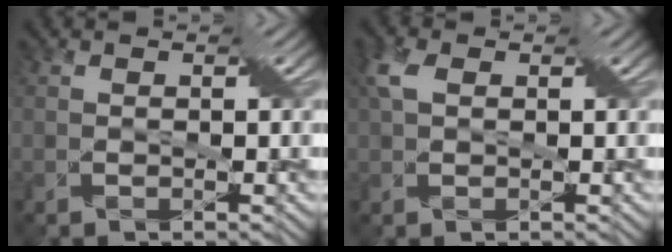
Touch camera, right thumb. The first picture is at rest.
{"total": 4.4, "force": [1.2, 2.5, 3.4], "torque": [-0.091, 0.005, 0.015]}